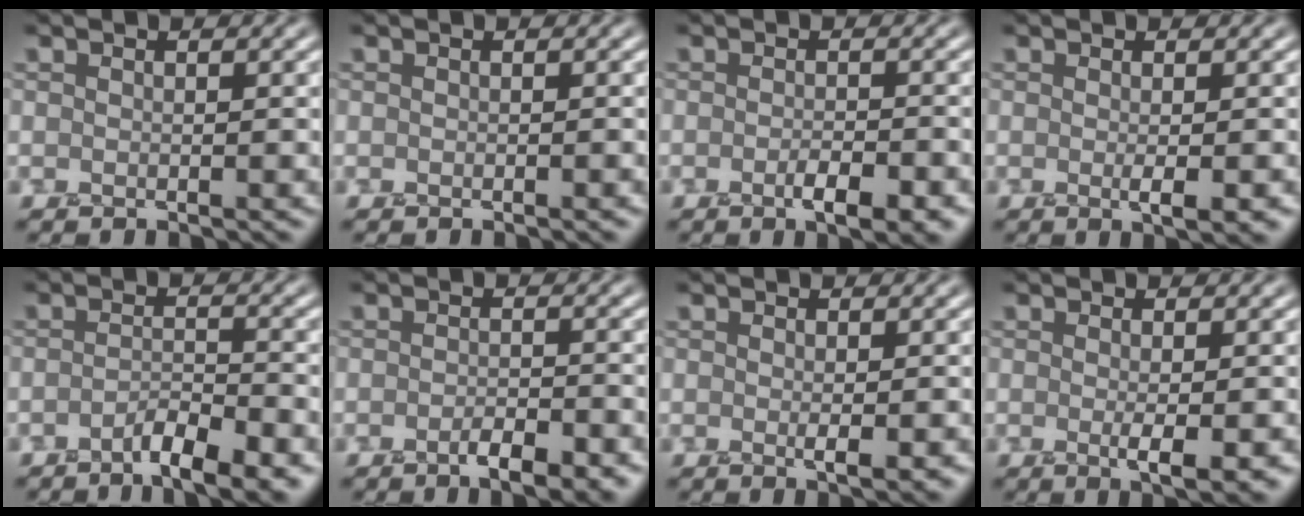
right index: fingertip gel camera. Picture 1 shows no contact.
{"total": 0.7, "force": [-0.3, 0.1, 0.6], "torque": [-0.004, 0.002, -0.005]}
{"total": 3.2, "force": [-1.5, 0.8, 2.7], "torque": [-0.045, -0.004, -0.023]}
{"total": 2.3, "force": [-0.3, 0.5, 2.2], "torque": [-0.026, -0.001, -0.005]}
{"total": 4.3, "force": [-2.6, 1.1, 3.3], "torque": [-0.054, 0.000, -0.045]}
{"total": 3.3, "force": [-1.8, 0.9, 2.5], "torque": [-0.044, -0.005, -0.028]}
{"total": 1.7, "force": [-0.1, 0.3, 1.7], "torque": [-0.023, -0.004, -0.003]}
{"total": 2.9, "force": [-0.4, 0.6, 2.8], "torque": [-0.040, -0.005, -0.006]}